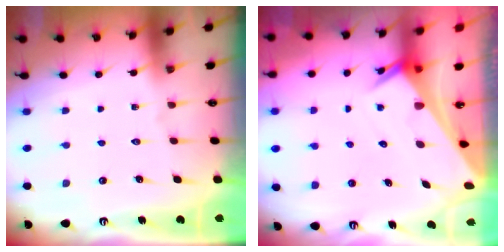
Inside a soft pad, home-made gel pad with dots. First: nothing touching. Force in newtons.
{"total": 2.9, "press": 2.9, "slide": 0.2}